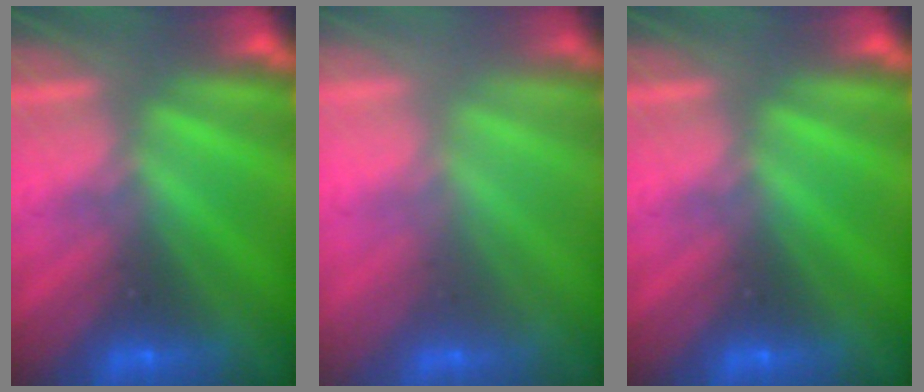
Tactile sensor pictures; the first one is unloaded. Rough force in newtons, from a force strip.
{"total": 2.0}
{"total": 0.0}